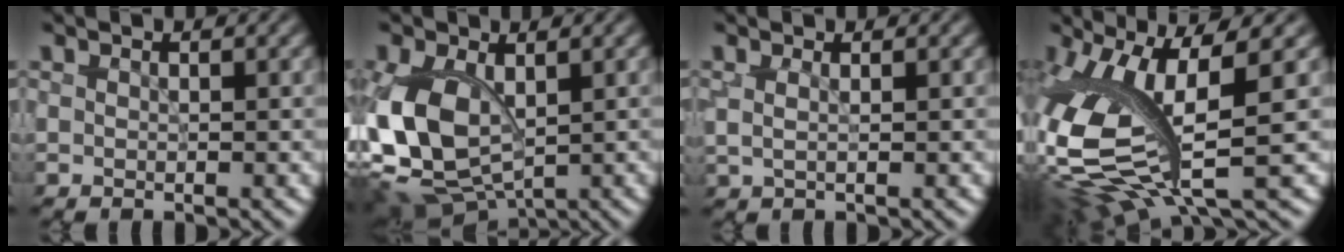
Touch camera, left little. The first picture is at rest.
{"total": 8.4, "force": [-0.2, 5.4, 6.4], "torque": [-0.152, -0.014, -0.005]}
{"total": 0.9, "force": [0.4, 0.3, 0.8], "torque": [-0.015, -0.002, 0.004]}
{"total": 12.3, "force": [0.5, 4.4, 11.5], "torque": [-0.256, -0.017, 0.015]}